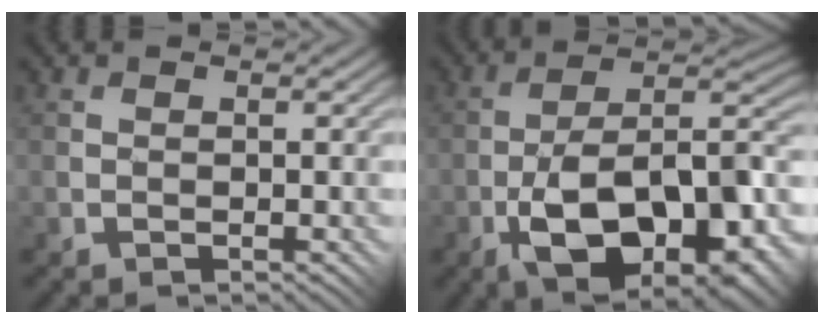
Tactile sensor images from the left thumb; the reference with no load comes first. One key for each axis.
{"total": 15.4, "fx": -5.7, "fy": 7.1, "fz": 12.4, "tx": -0.194, "ty": -0.010, "tz": -0.094}